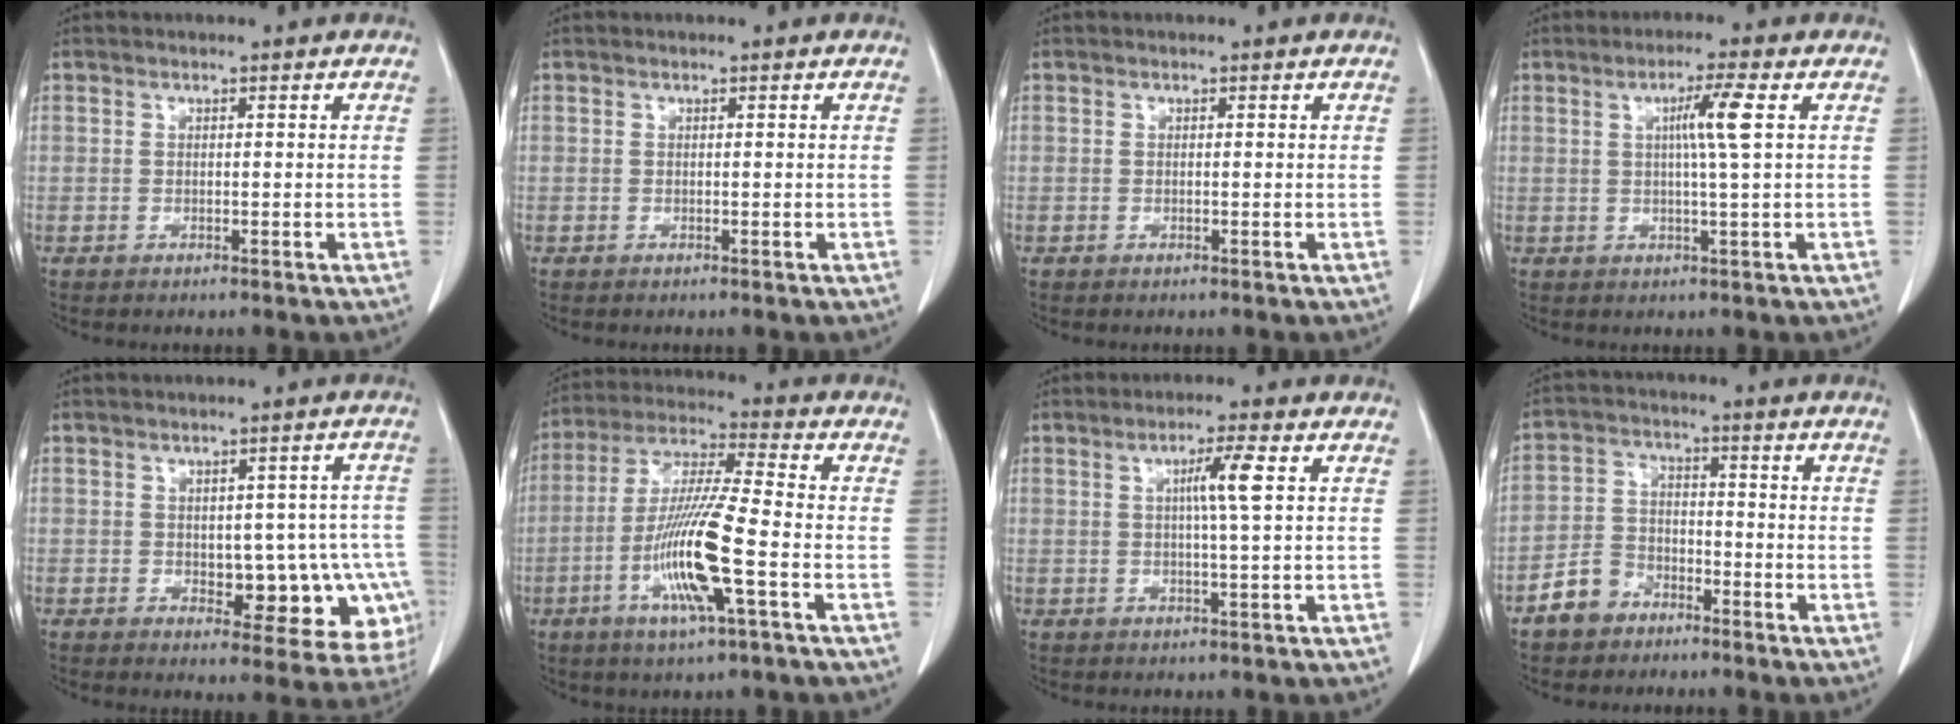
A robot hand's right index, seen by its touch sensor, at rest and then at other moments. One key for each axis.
{"total": 0.0}
{"total": 0.0}
{"total": 5.0, "fx": 1.2, "fy": -1.0, "fz": 4.8, "tx": -0.083, "ty": 0.000, "tz": 0.020}
{"total": 12.9, "fx": -3.1, "fy": 6.6, "fz": 10.7, "tx": -0.084, "ty": 0.025, "tz": -0.022}
{"total": 13.7, "fx": -4.2, "fy": 0.4, "fz": 13.0, "tx": -0.263, "ty": -0.011, "tz": -0.083}
{"total": 4.5, "fx": 1.0, "fy": -0.7, "fz": 4.3, "tx": -0.075, "ty": 0.001, "tz": 0.017}
{"total": 6.2, "fx": -4.1, "fy": 4.3, "fz": 1.7, "tx": -0.041, "ty": 0.015, "tz": -0.076}